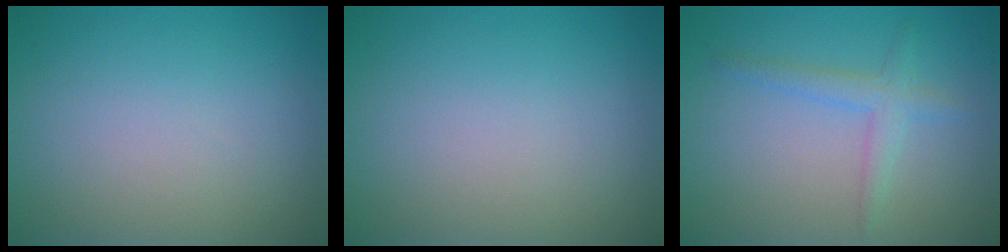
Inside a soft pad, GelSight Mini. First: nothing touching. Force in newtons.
{"total": 0.0}
{"total": 2.1, "press": 2.1, "slide": 0.1}